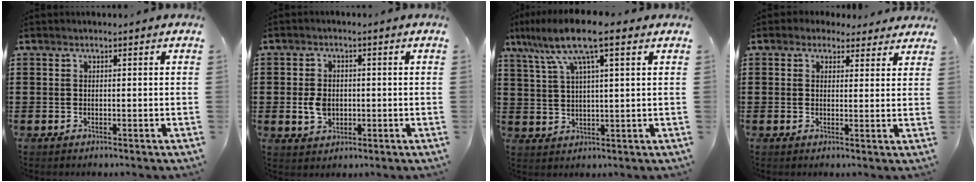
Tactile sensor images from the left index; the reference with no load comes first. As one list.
[{"total": 4.1, "force": [-0.2, 2.9, 2.9], "torque": [-0.073, 0.002, -0.008]}, {"total": 9.5, "force": [5.5, 1.3, 7.7], "torque": [-0.169, -0.007, 0.094]}, {"total": 2.6, "force": [2.2, 1.5, 0.5], "torque": [-0.011, -0.001, 0.038]}]